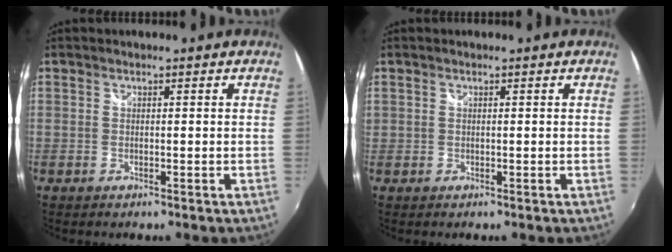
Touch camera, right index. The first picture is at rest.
{"total": 0.6, "force": [0.1, 0.6, 0.2], "torque": [-0.004, -0.001, 0.002]}